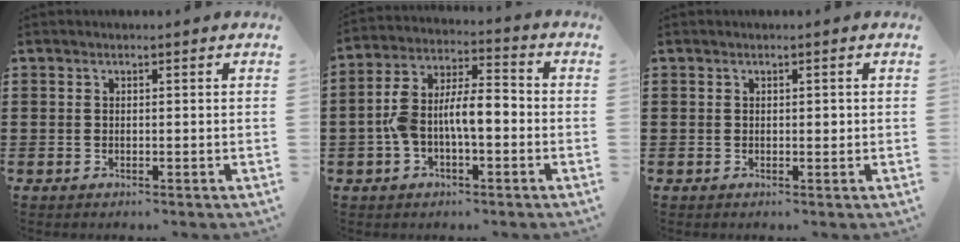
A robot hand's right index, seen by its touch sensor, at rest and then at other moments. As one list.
[{"total": 8.4, "force": [-1.8, 4.0, 7.1], "torque": [-0.151, 0.008, -0.038]}, {"total": 1.0, "force": [0.2, 0.6, 0.8], "torque": [-0.007, 0.001, 0.000]}]